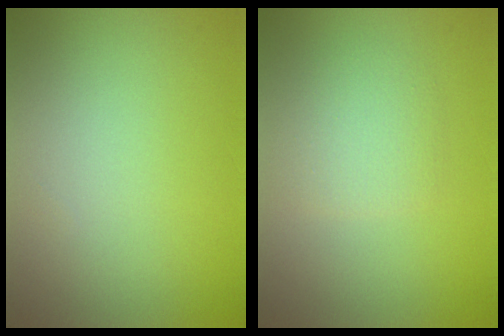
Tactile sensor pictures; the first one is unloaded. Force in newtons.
{"total": 2.3, "press": 2.3, "slide": 0.1}